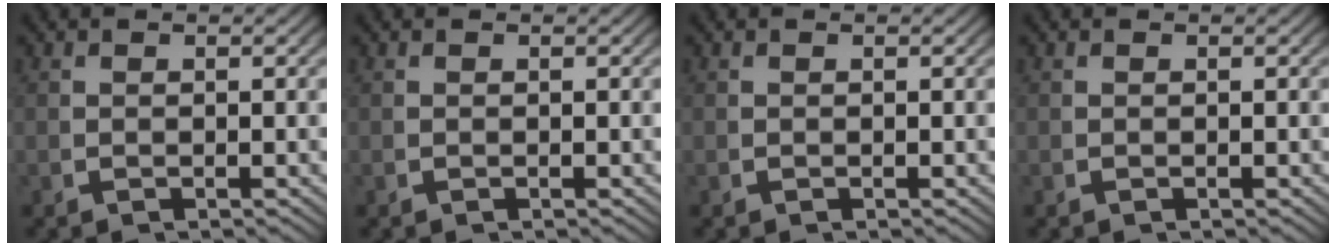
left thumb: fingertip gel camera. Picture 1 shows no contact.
{"total": 0.0}
{"total": 0.0}
{"total": 0.0}